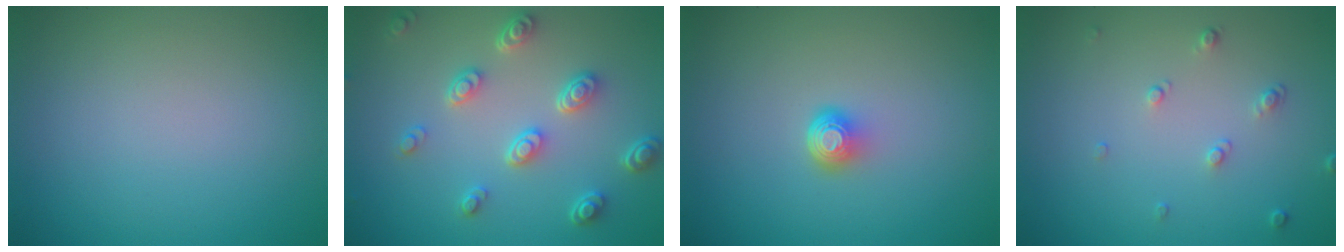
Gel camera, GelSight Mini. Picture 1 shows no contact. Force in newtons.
{"total": 4.4, "press": 3.3, "slide": 2.8}
{"total": 1.9, "press": 1.3, "slide": 1.4}
{"total": 1.1, "press": 0.8, "slide": 0.8}